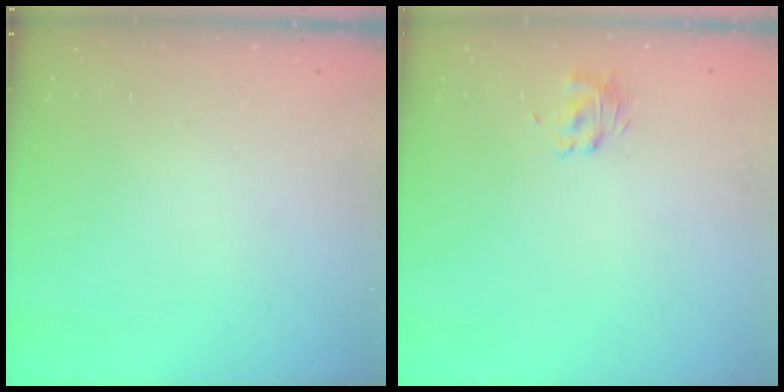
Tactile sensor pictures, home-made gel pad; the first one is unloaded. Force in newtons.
{"total": 2.9, "press": 2.8, "slide": 0.7}